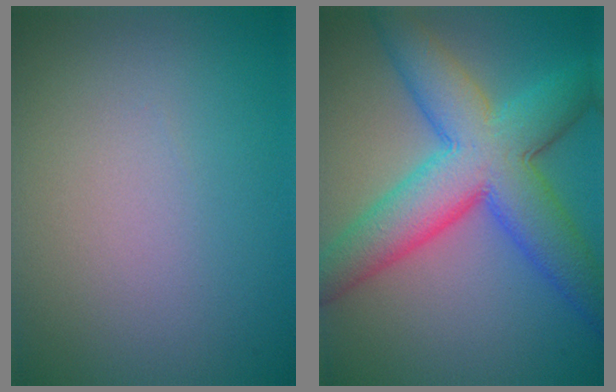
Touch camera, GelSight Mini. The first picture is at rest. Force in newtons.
{"total": 9.9, "press": 9.9, "slide": 0.1}